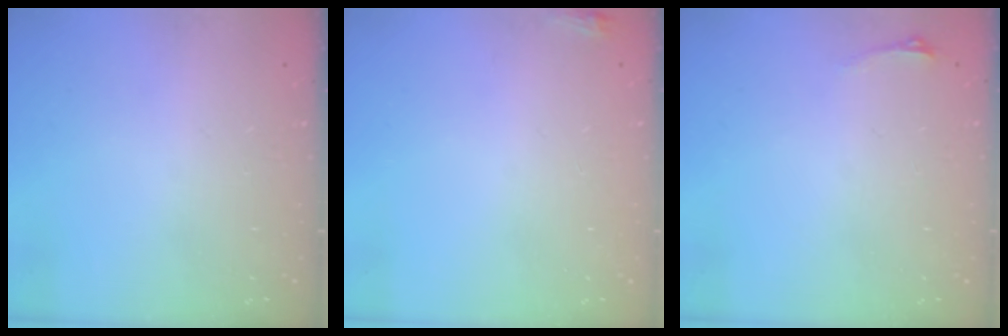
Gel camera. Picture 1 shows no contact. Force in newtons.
{"total": 3.2, "press": 2.9, "slide": 1.3}
{"total": 2.9, "press": 2.6, "slide": 1.5}